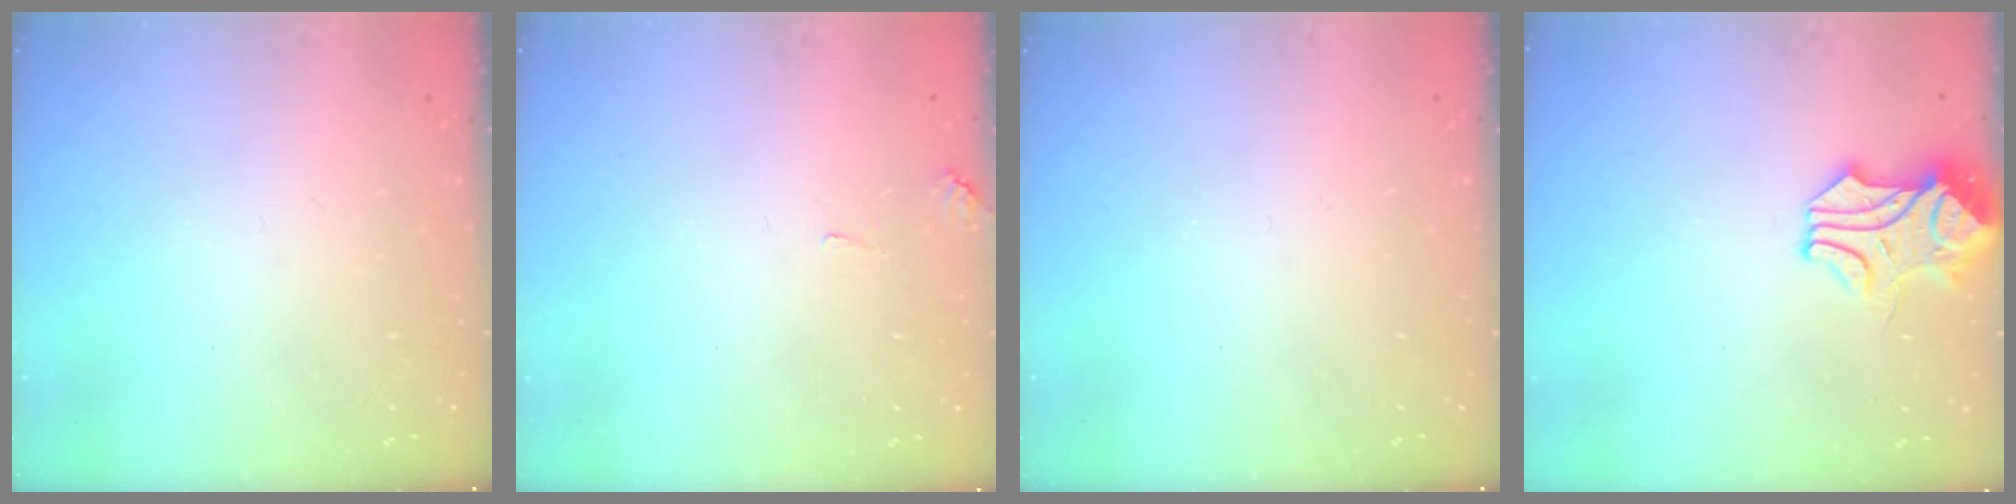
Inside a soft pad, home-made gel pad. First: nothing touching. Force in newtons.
{"total": 2.0, "press": 2.0, "slide": 0.5}
{"total": 0.0}
{"total": 1.9, "press": 1.9, "slide": 0.1}